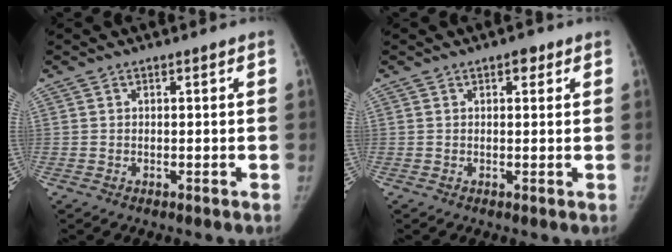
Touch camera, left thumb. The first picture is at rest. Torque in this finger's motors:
{"motor_torque": [0.39, 0.24, 0.72, -0.23, 0.03]}